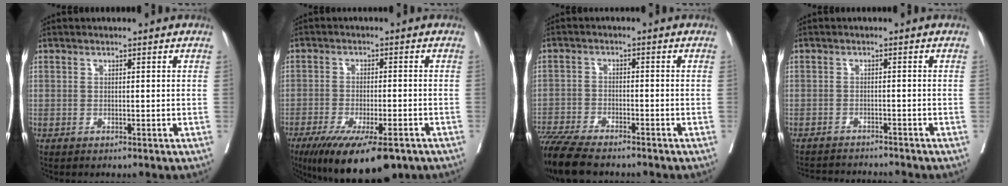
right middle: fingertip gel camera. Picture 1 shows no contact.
{"total": 13.4, "force": [-9.3, 3.0, 9.2], "torque": [-0.140, -0.027, -0.143]}
{"total": 11.2, "force": [-9.7, 2.0, 5.3], "torque": [-0.096, -0.021, -0.161]}
{"total": 6.6, "force": [-6.5, -0.1, 0.9], "torque": [-0.011, -0.004, -0.099]}